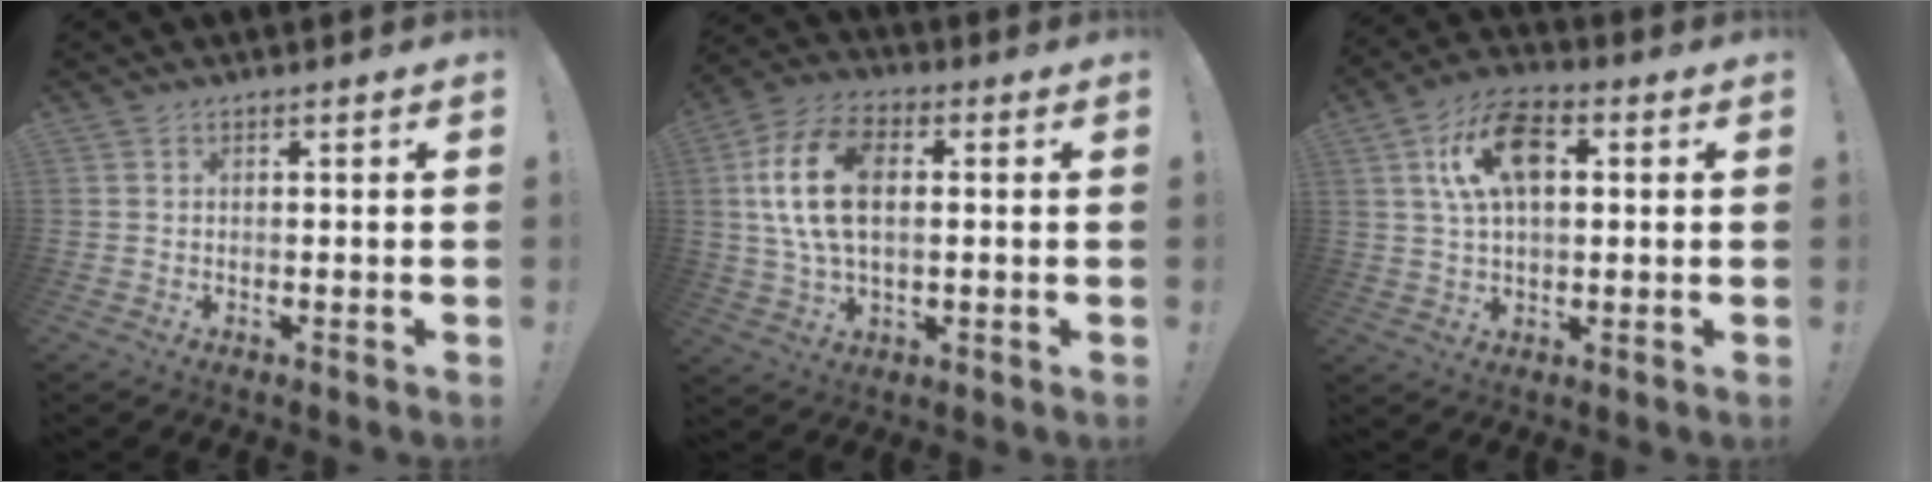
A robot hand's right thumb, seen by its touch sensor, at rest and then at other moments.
{"total": 16.6, "force": [2.4, 10.5, 12.5], "torque": [-0.229, 0.003, 0.040]}
{"total": 15.2, "force": [4.4, 8.9, 11.5], "torque": [-0.192, 0.009, 0.084]}